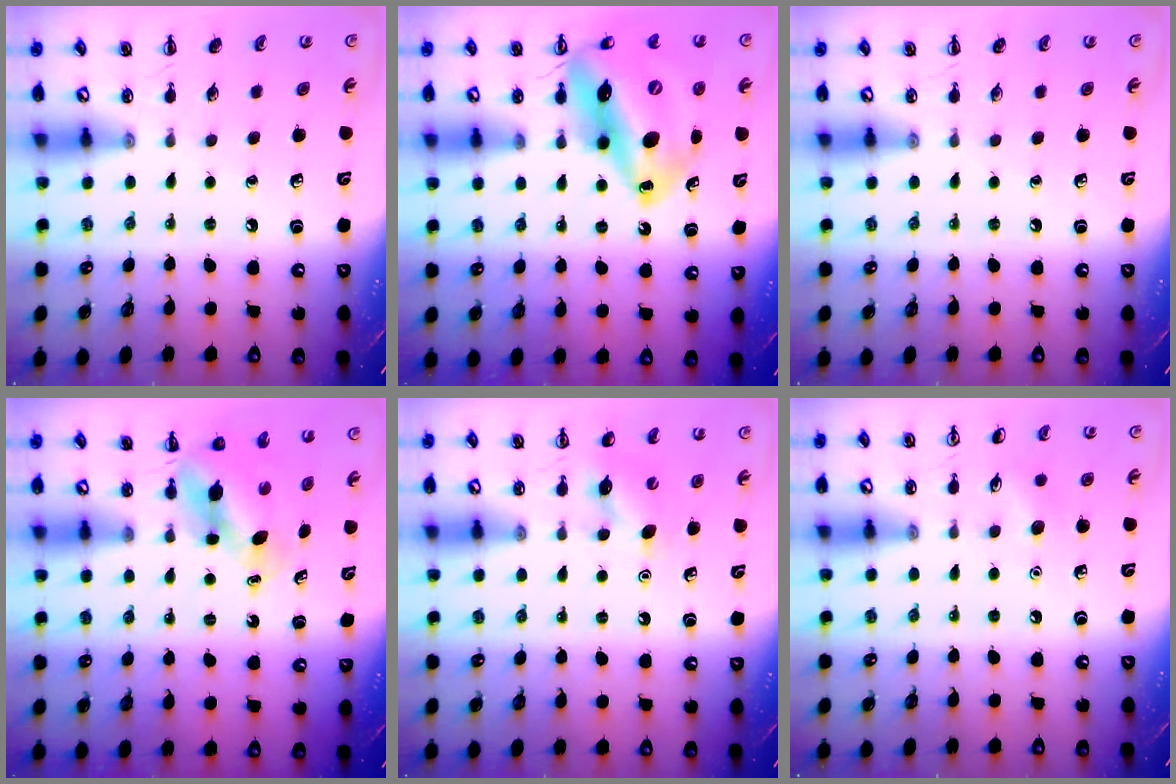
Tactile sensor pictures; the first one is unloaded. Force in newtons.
{"total": 20.8, "press": 19.9, "slide": 5.8}
{"total": 0.0}
{"total": 5.7, "press": 5.7, "slide": 0.2}
{"total": 6.2, "press": 6.0, "slide": 1.7}
{"total": 4.4, "press": 4.2, "slide": 1.4}